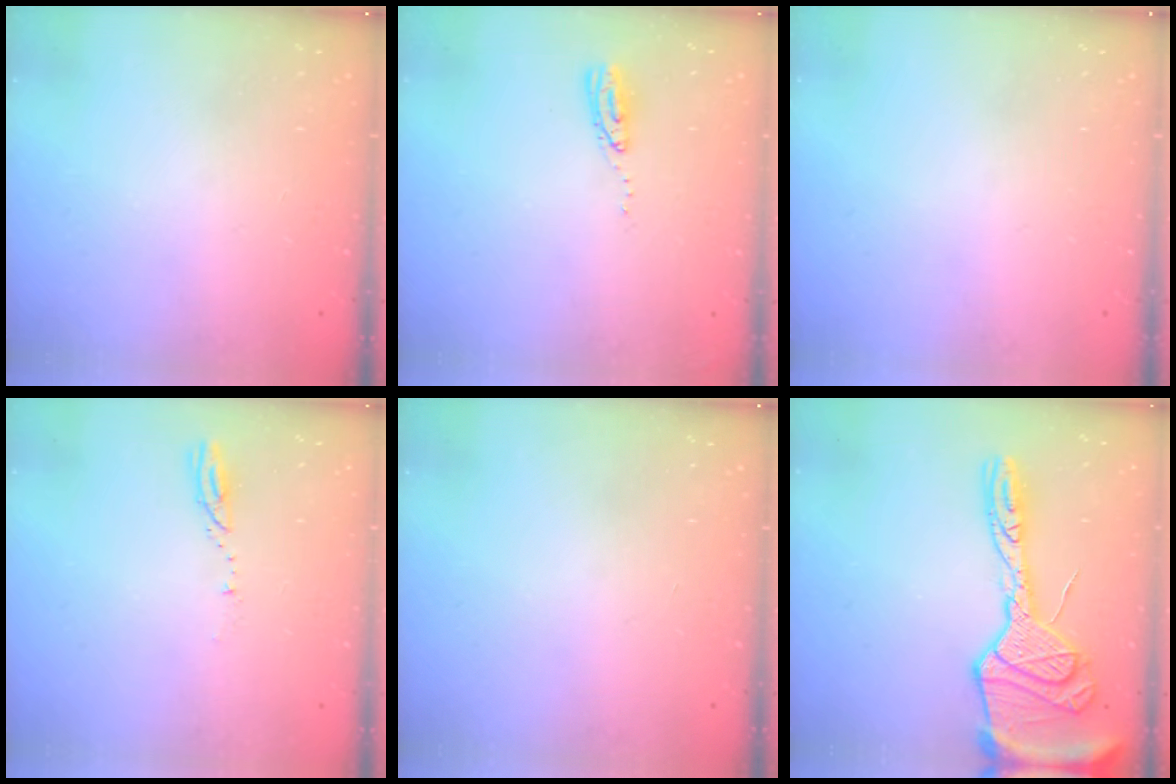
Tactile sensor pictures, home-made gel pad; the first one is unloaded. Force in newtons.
{"total": 5.0, "press": 5.0, "slide": 0.5}
{"total": 0.0}
{"total": 3.2, "press": 3.2, "slide": 0.4}
{"total": 0.0}
{"total": 22.2, "press": 22.1, "slide": 2.0}